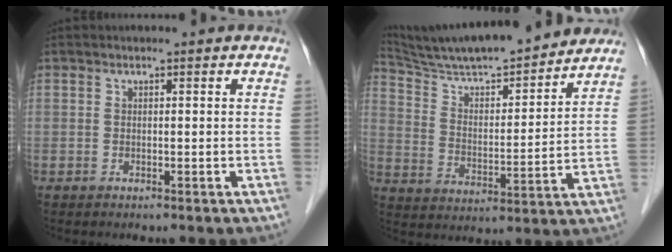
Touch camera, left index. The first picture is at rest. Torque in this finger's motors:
{"motor_torque": [-0.49, -1.18, 0.34, 0.07]}